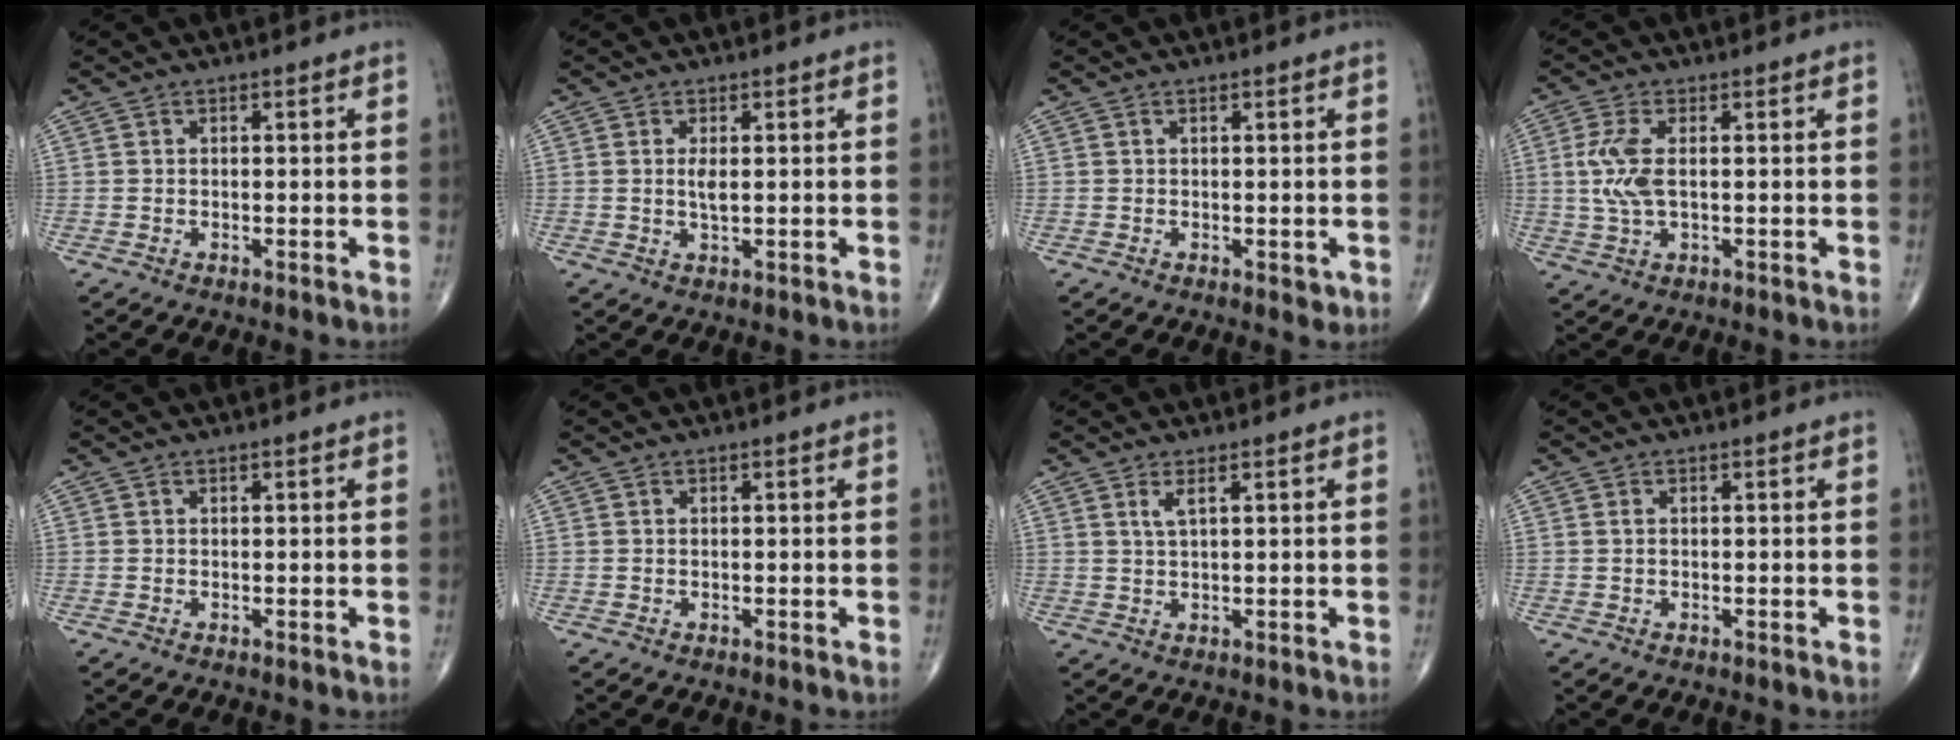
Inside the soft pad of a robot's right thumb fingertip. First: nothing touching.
{"total": 2.3, "force": [0.3, 0.7, 2.2], "torque": [-0.044, -0.005, 0.009]}
{"total": 1.6, "force": [-0.1, 1.0, 1.3], "torque": [-0.009, -0.002, 0.001]}
{"total": 6.3, "force": [0.6, 2.7, 5.7], "torque": [-0.143, 0.002, 0.012]}
{"total": 0.0}
{"total": 0.0}
{"total": 2.2, "force": [1.1, 0.4, 1.9], "torque": [-0.046, -0.005, 0.025]}
{"total": 0.6, "force": [0.1, 0.3, 0.5], "torque": [-0.013, 0.004, 0.004]}